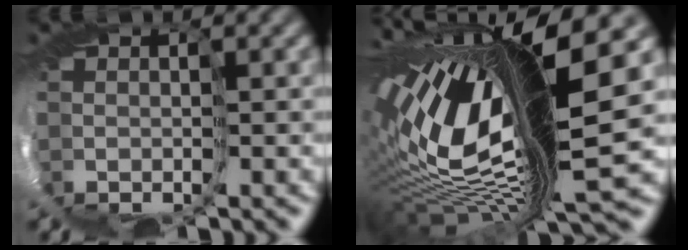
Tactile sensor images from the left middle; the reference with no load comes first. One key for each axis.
{"total": 13.5, "fx": 3.5, "fy": 3.7, "fz": 12.5, "tx": -0.276, "ty": -0.012, "tz": 0.064}